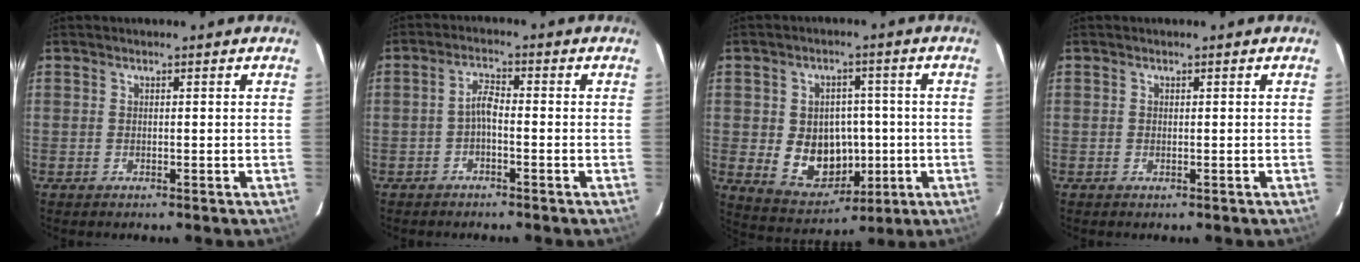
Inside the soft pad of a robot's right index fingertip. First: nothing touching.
{"total": 2.5, "force": [-1.3, 0.7, 2.0], "torque": [-0.045, 0.010, -0.027]}
{"total": 11.0, "force": [-1.3, 8.9, 6.3], "torque": [-0.132, 0.003, 0.002]}
{"total": 0.0}